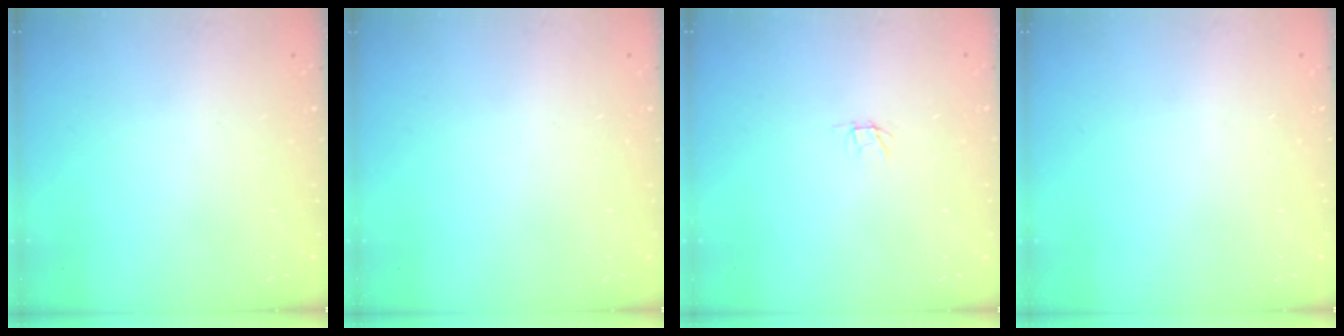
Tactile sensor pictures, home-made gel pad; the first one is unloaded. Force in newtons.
{"total": 0.0}
{"total": 1.8, "press": 1.8, "slide": 0.1}
{"total": 0.0}